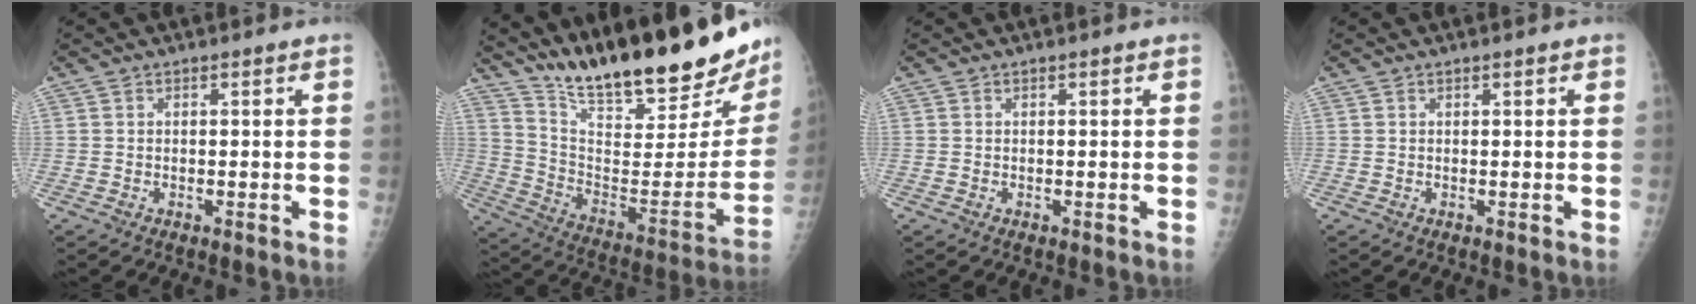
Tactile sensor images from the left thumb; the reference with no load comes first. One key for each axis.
{"total": 29.2, "fx": 23.5, "fy": 6.4, "fz": 16.2, "tx": -0.226, "ty": -0.121, "tz": 0.356}
{"total": 0.0}
{"total": 0.5, "fx": 0.4, "fy": 0.1, "fz": 0.4, "tx": -0.005, "ty": 0.000, "tz": 0.004}